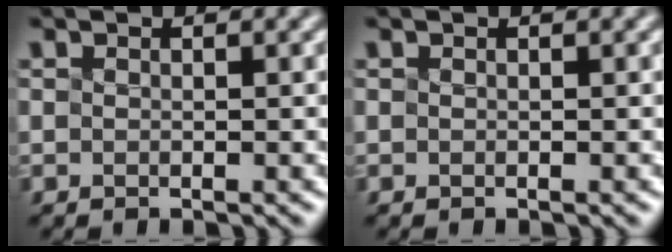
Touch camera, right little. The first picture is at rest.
{"total": 0.0}